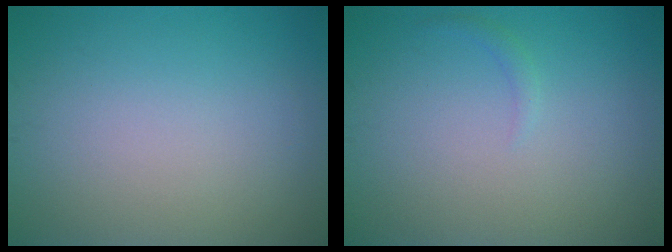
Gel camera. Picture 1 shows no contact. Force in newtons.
{"total": 0.7, "press": 0.7, "slide": 0.1}